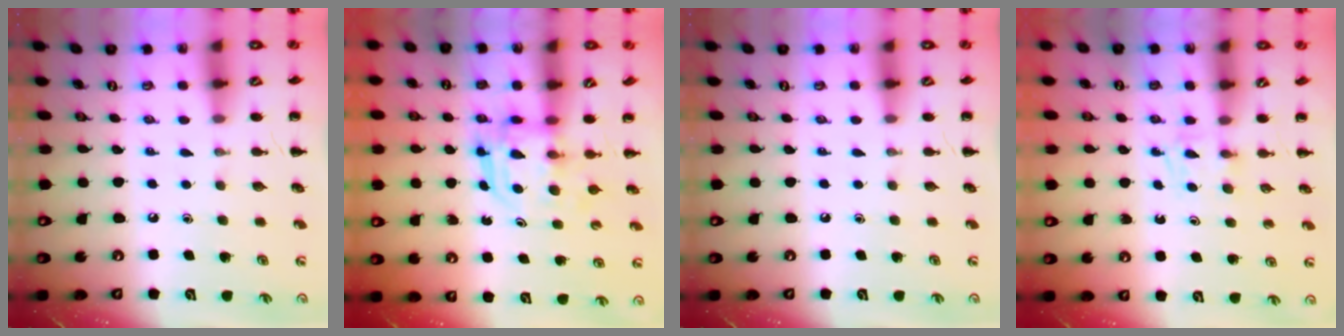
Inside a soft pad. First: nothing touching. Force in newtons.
{"total": 3.1, "press": 3.1, "slide": 0.2}
{"total": 0.0}
{"total": 2.5, "press": 2.2, "slide": 1.1}